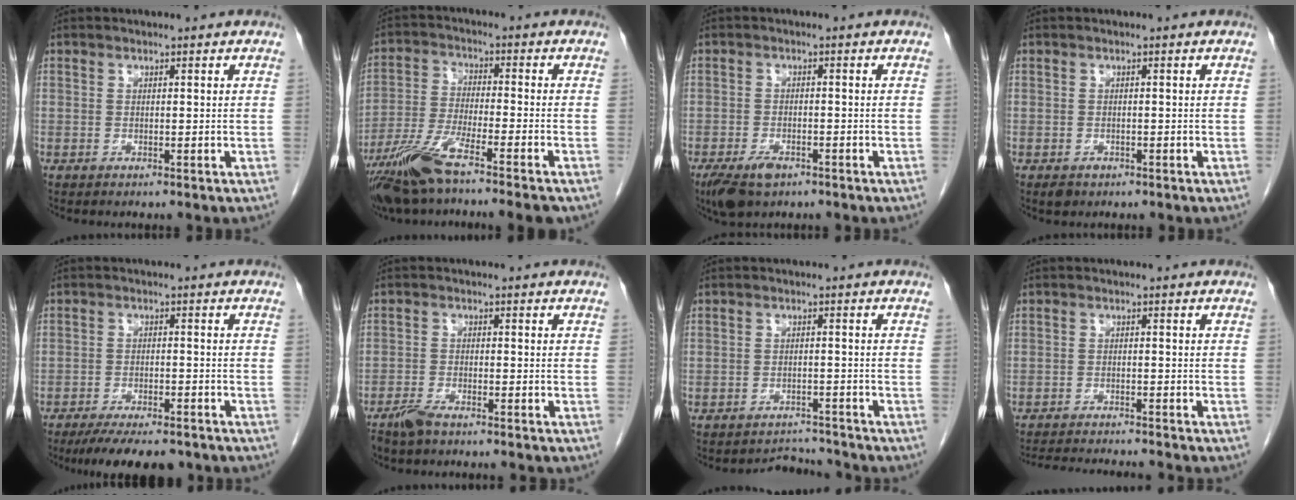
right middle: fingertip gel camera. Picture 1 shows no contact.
{"total": 11.1, "force": [-8.1, -0.2, 7.7], "torque": [-0.153, -0.029, -0.147]}
{"total": 5.1, "force": [-3.3, 2.4, 3.1], "torque": [-0.060, -0.006, -0.052]}
{"total": 1.4, "force": [-0.9, 1.0, 0.5], "torque": [-0.013, 0.000, -0.008]}
{"total": 11.0, "force": [-9.2, 2.6, 5.4], "torque": [-0.079, -0.012, -0.132]}
{"total": 4.0, "force": [-3.4, 0.6, 2.0], "torque": [-0.037, -0.006, -0.056]}
{"total": 3.5, "force": [-3.3, -0.1, -1.3], "torque": [0.020, 0.003, -0.046]}
{"total": 10.0, "force": [-9.5, 0.0, 3.2], "torque": [-0.048, -0.012, -0.137]}